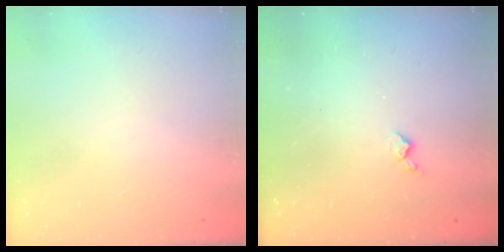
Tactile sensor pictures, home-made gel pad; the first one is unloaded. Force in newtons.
{"total": 4.6, "press": 4.5, "slide": 0.7}